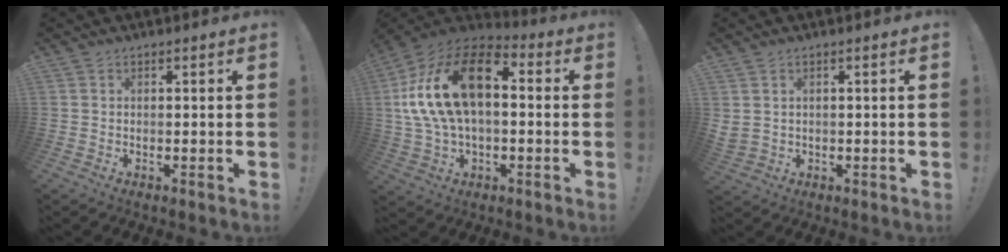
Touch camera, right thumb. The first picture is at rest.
{"total": 20.9, "force": [4.2, 12.0, 16.6], "torque": [-0.301, 0.001, 0.077]}
{"total": 2.5, "force": [1.3, 1.9, 0.9], "torque": [-0.012, -0.004, 0.025]}